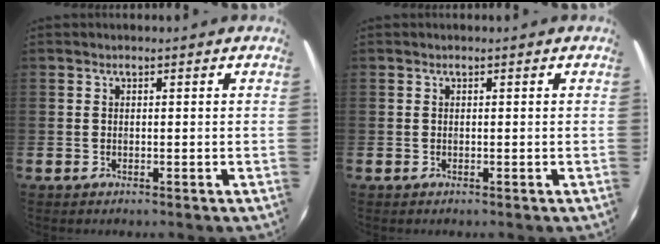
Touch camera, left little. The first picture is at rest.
{"total": 0.0}